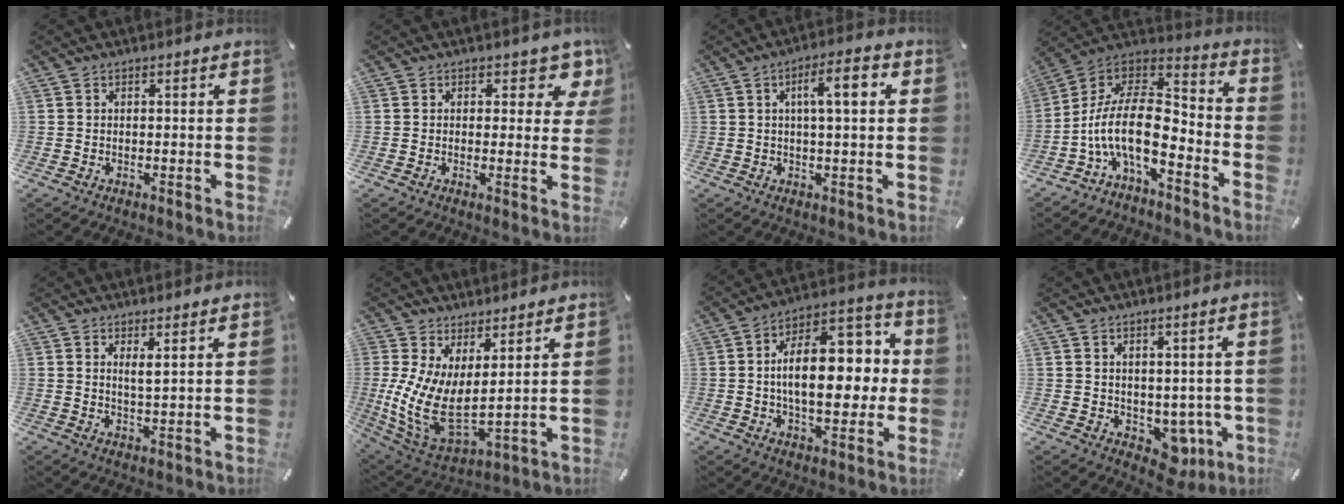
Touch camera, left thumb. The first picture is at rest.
{"total": 5.7, "force": [3.0, 3.3, 3.4], "torque": [-0.020, -0.016, 0.045]}
{"total": 8.0, "force": [2.0, 1.9, 7.5], "torque": [-0.126, -0.001, 0.024]}
{"total": 16.7, "force": [-6.4, 8.0, 13.1], "torque": [-0.288, 0.006, -0.117]}
{"total": 3.0, "force": [2.0, -0.1, 2.2], "torque": [-0.039, -0.008, 0.033]}
{"total": 10.4, "force": [2.2, 5.4, 8.6], "torque": [-0.201, -0.054, 0.047]}
{"total": 18.3, "force": [0.7, 10.5, 15.0], "torque": [-0.223, 0.002, 0.012]}
{"total": 5.9, "force": [-0.4, 4.9, 3.3], "torque": [-0.019, -0.001, 0.000]}